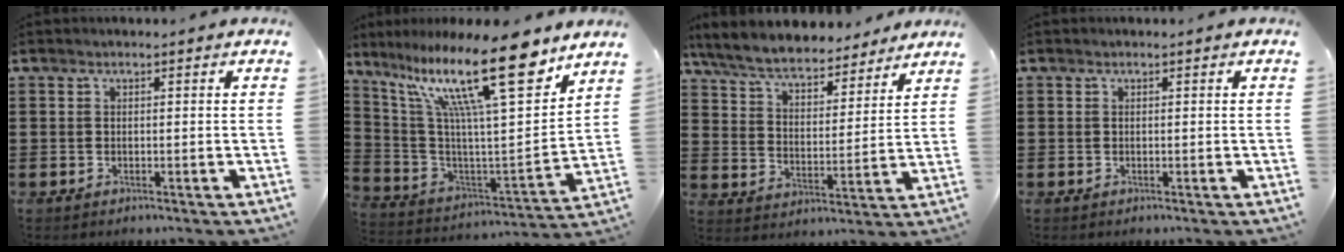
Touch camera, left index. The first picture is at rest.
{"total": 19.6, "force": [12.1, 3.9, 14.9], "torque": [-0.292, -0.063, 0.192]}
{"total": 7.5, "force": [6.9, 1.3, 2.7], "torque": [-0.083, -0.036, 0.122]}
{"total": 0.0}